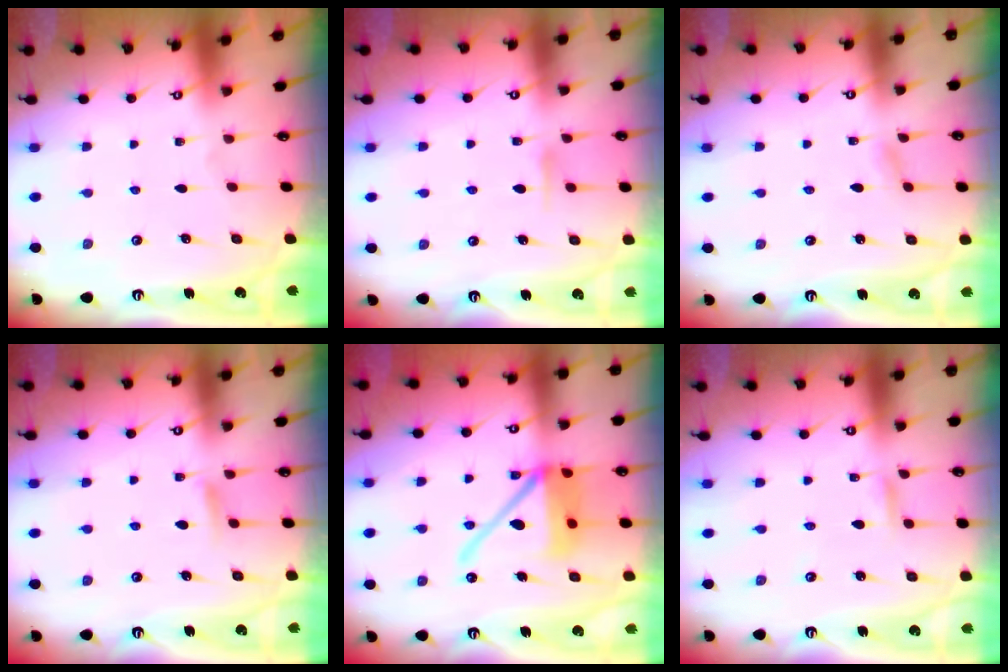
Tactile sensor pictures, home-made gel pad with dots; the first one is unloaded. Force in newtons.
{"total": 5.4, "press": 5.4, "slide": 0.7}
{"total": 3.7, "press": 3.6, "slide": 0.4}
{"total": 5.5, "press": 5.4, "slide": 0.8}
{"total": 14.8, "press": 14.6, "slide": 2.4}
{"total": 3.6, "press": 3.5, "slide": 0.4}